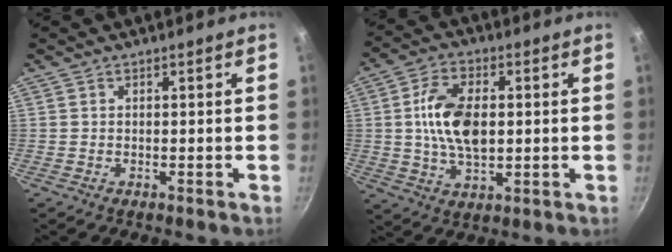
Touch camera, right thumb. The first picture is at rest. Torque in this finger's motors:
{"motor_torque": [1.96, 1.93, 1.65, -0.48, 0.15]}